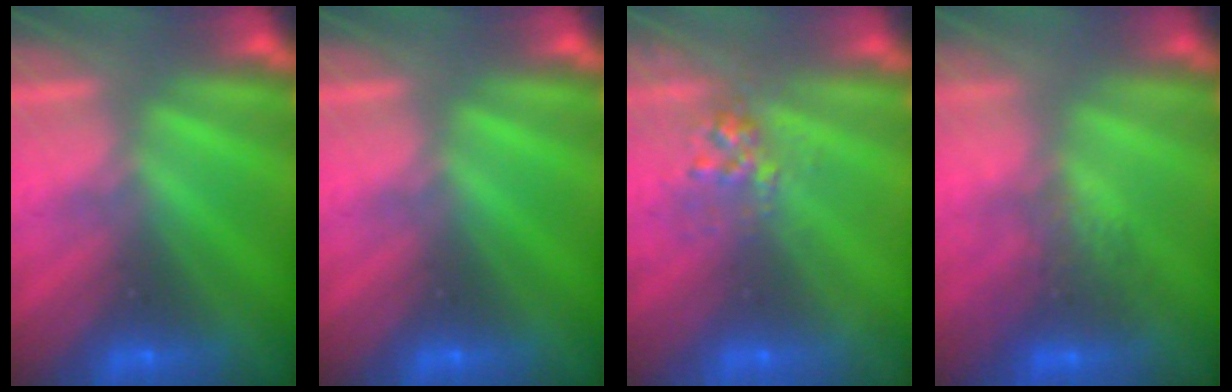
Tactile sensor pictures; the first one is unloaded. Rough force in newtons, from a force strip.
{"total": 0.0}
{"total": 2.9}
{"total": 2.7}